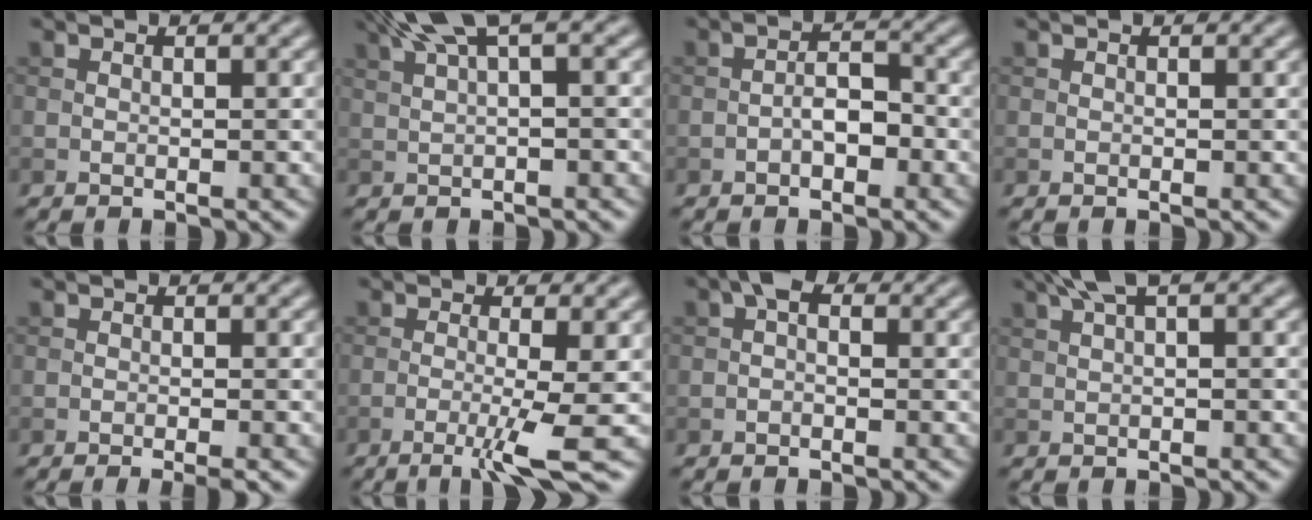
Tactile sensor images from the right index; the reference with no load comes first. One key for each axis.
{"total": 5.4, "fx": 2.7, "fy": 1.2, "fz": 4.5, "tx": -0.079, "ty": 0.021, "tz": 0.050}
{"total": 2.5, "fx": -1.0, "fy": 1.2, "fz": 2.0, "tx": -0.032, "ty": 0.008, "tz": -0.022}
{"total": 0.0}
{"total": 1.9, "fx": -0.9, "fy": 0.3, "fz": 1.6, "tx": -0.020, "ty": -0.002, "tz": -0.018}
{"total": 4.7, "fx": -1.5, "fy": 0.5, "fz": 4.4, "tx": -0.077, "ty": -0.008, "tz": -0.032}
{"total": 1.4, "fx": 0.0, "fy": 0.9, "fz": 1.2, "tx": -0.019, "ty": 0.007, "tz": -0.007}
{"total": 2.9, "fx": 1.4, "fy": 0.6, "fz": 2.4, "tx": -0.046, "ty": 0.012, "tz": 0.027}